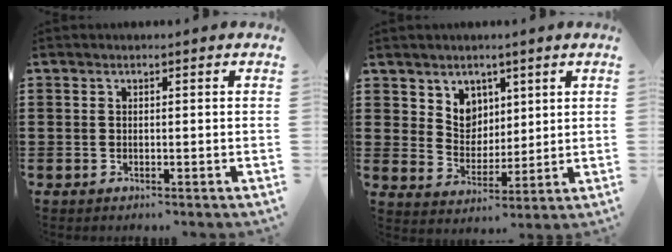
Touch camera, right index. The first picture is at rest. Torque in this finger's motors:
{"motor_torque": [0.67, 0.67, 0.13, 0.05]}